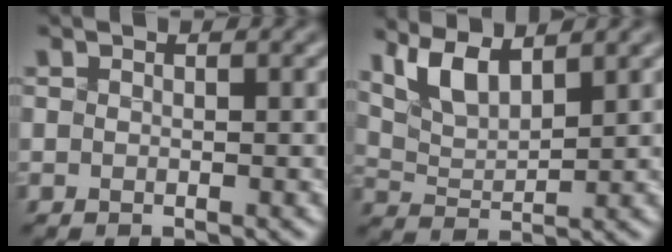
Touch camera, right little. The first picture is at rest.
{"total": 3.8, "force": [2.8, 0.9, 2.4], "torque": [-0.059, -0.002, 0.064]}